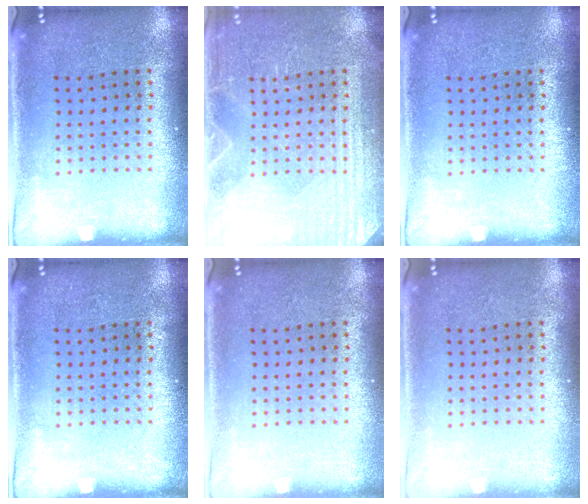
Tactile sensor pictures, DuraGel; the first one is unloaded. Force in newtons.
{"total": 4.2, "press": 4.1, "slide": 0.6}
{"total": 0.0}
{"total": 0.0}
{"total": 0.0}
{"total": 0.0}